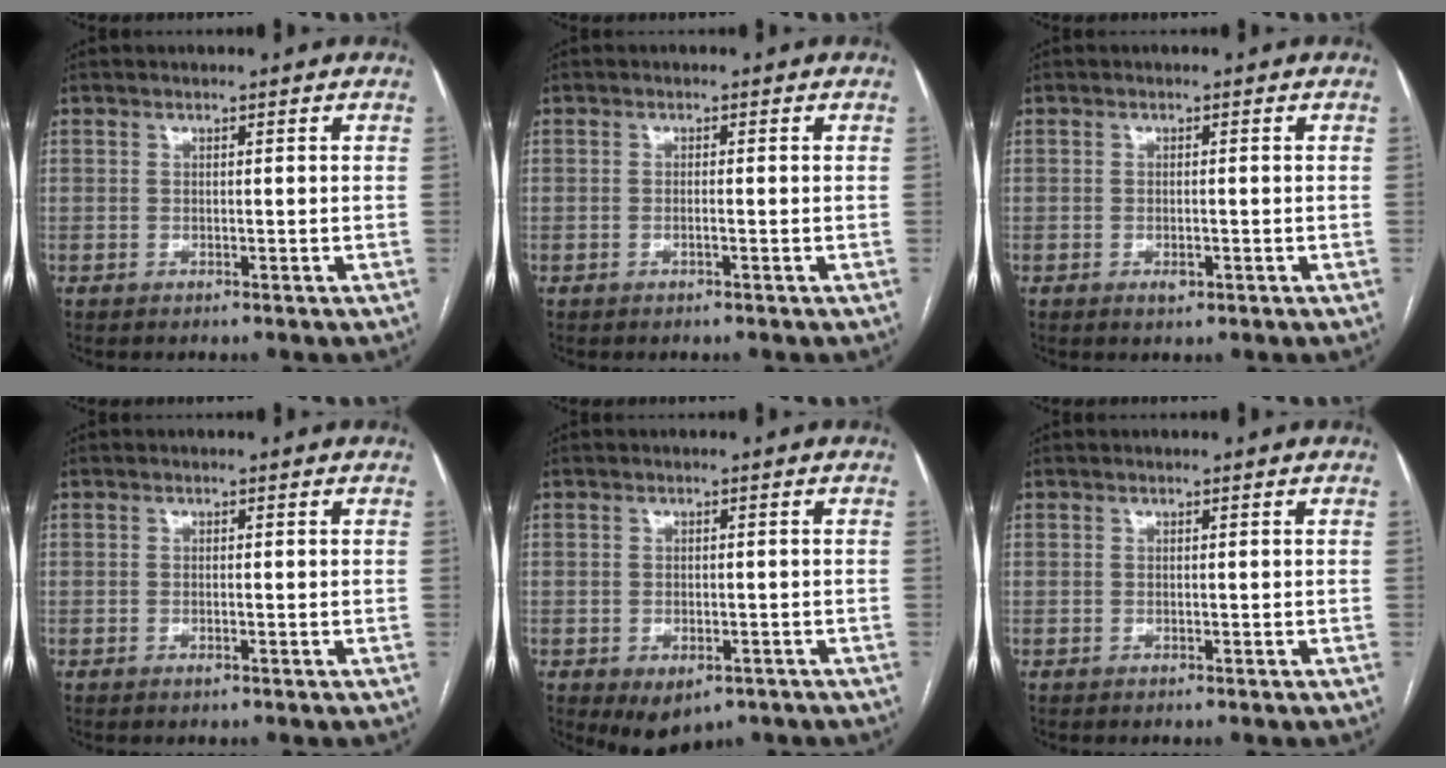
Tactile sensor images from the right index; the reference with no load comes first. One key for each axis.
{"total": 0.9, "fx": -0.3, "fy": 0.0, "fz": 0.8, "tx": -0.015, "ty": 0.001, "tz": -0.005}
{"total": 1.6, "fx": -0.7, "fy": 0.7, "fz": 1.3, "tx": -0.023, "ty": -0.002, "tz": -0.006}
{"total": 0.8, "fx": -0.3, "fy": 0.1, "fz": 0.7, "tx": -0.012, "ty": -0.001, "tz": -0.003}
{"total": 5.0, "fx": -2.8, "fy": 3.1, "fz": 2.8, "tx": -0.037, "ty": -0.005, "tz": -0.027}
{"total": 0.0}